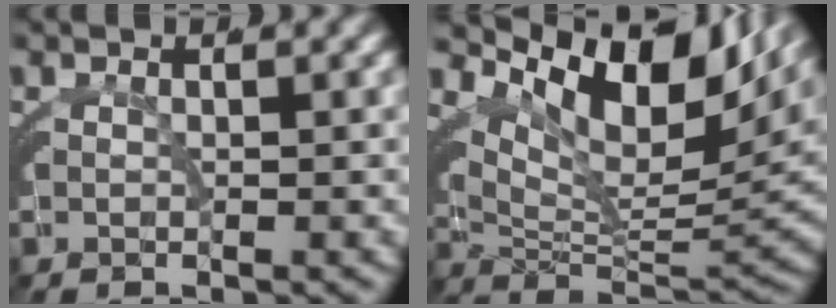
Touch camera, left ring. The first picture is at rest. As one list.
[{"total": 13.7, "force": [6.5, 6.1, 10.4], "torque": [-0.148, 0.019, 0.099]}]